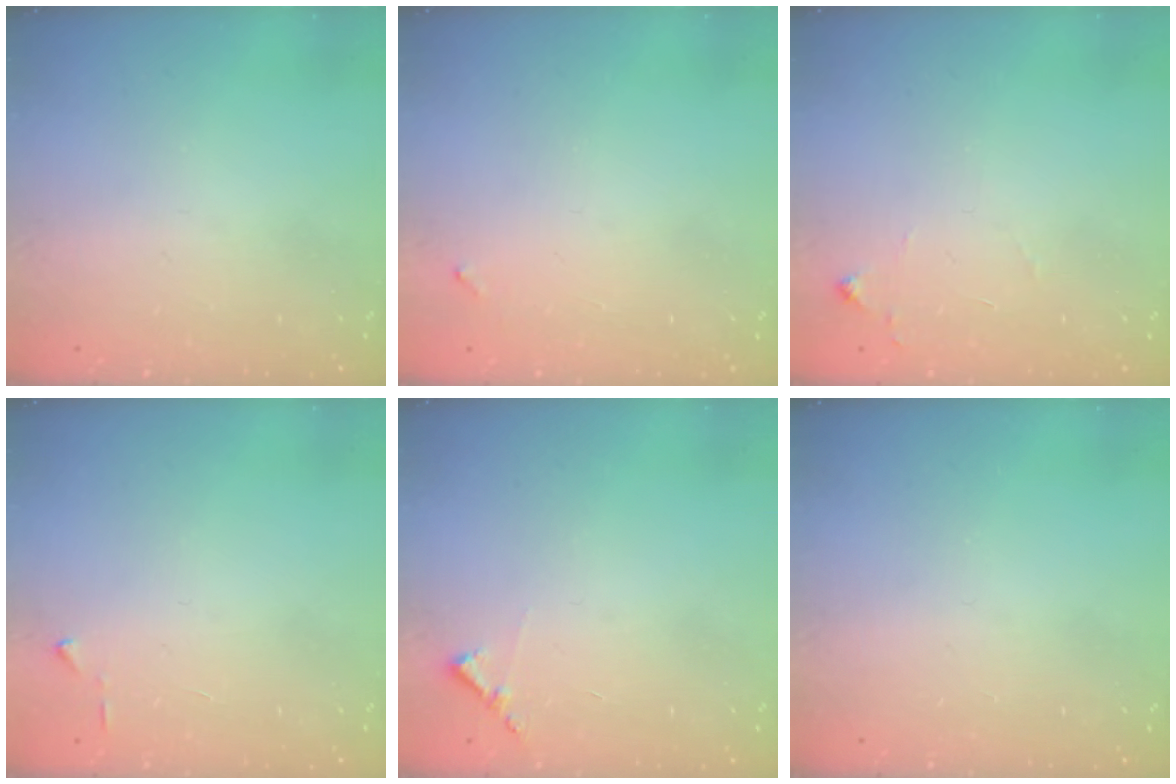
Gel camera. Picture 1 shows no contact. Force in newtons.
{"total": 3.9, "press": 3.9, "slide": 0.3}
{"total": 6.7, "press": 6.7, "slide": 0.9}
{"total": 3.0, "press": 2.9, "slide": 0.4}
{"total": 5.8, "press": 5.8, "slide": 0.4}
{"total": 0.0}